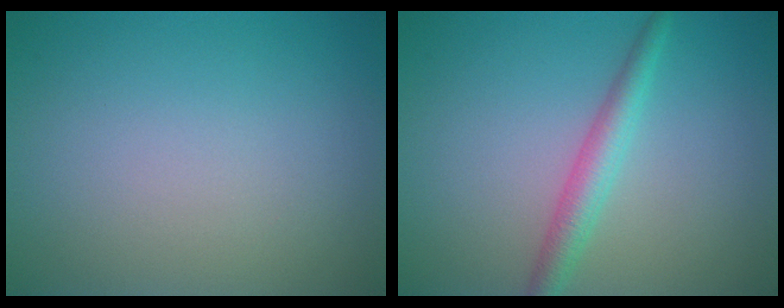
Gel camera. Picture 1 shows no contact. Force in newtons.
{"total": 2.7, "press": 2.7, "slide": 0.1}